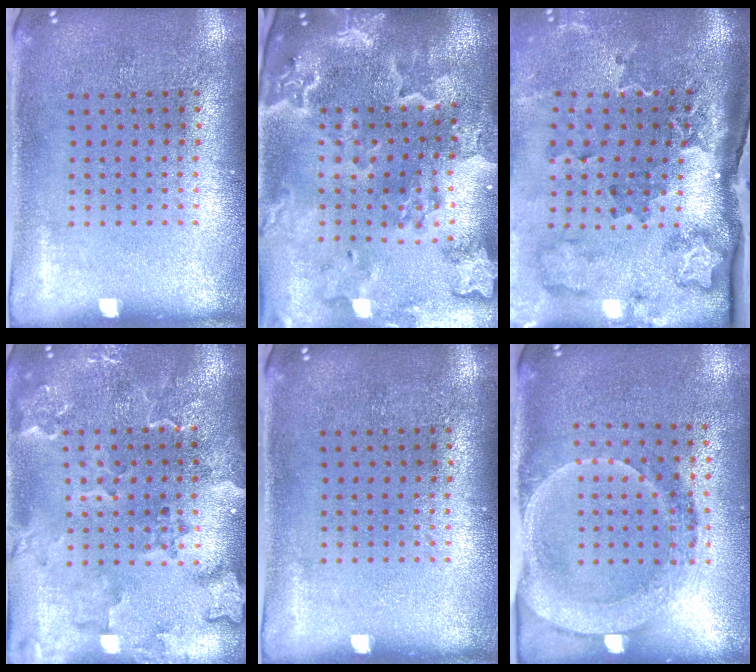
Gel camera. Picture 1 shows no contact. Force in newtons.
{"total": 4.2, "press": 3.5, "slide": 2.4}
{"total": 3.0, "press": 2.2, "slide": 2.0}
{"total": 2.4, "press": 2.2, "slide": 0.9}
{"total": 0.0}
{"total": 1.7, "press": 1.6, "slide": 0.7}